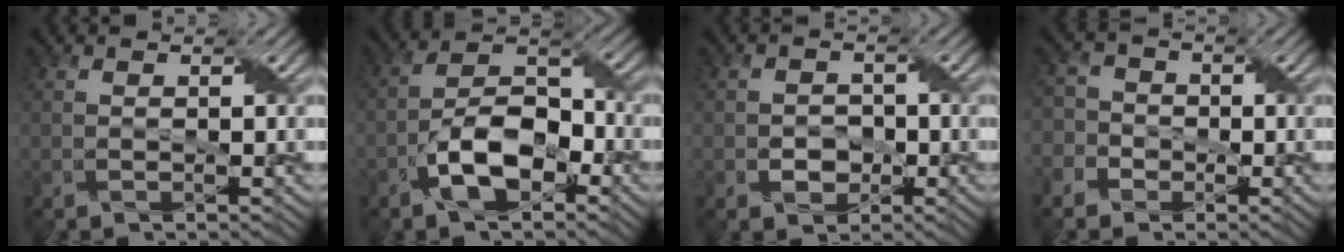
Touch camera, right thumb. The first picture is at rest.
{"total": 8.9, "force": [-4.4, 4.5, 6.3], "torque": [-0.114, 0.010, -0.087]}
{"total": 2.1, "force": [-0.9, 1.8, 0.4], "torque": [-0.004, -0.007, -0.010]}
{"total": 3.5, "force": [-2.2, 2.8, 0.0], "torque": [-0.010, -0.003, -0.044]}